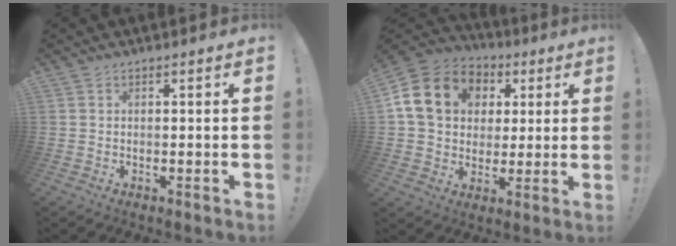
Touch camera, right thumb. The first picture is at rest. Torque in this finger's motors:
{"motor_torque": [2.32, 2.35, 0.68, -0.50, 0.40]}